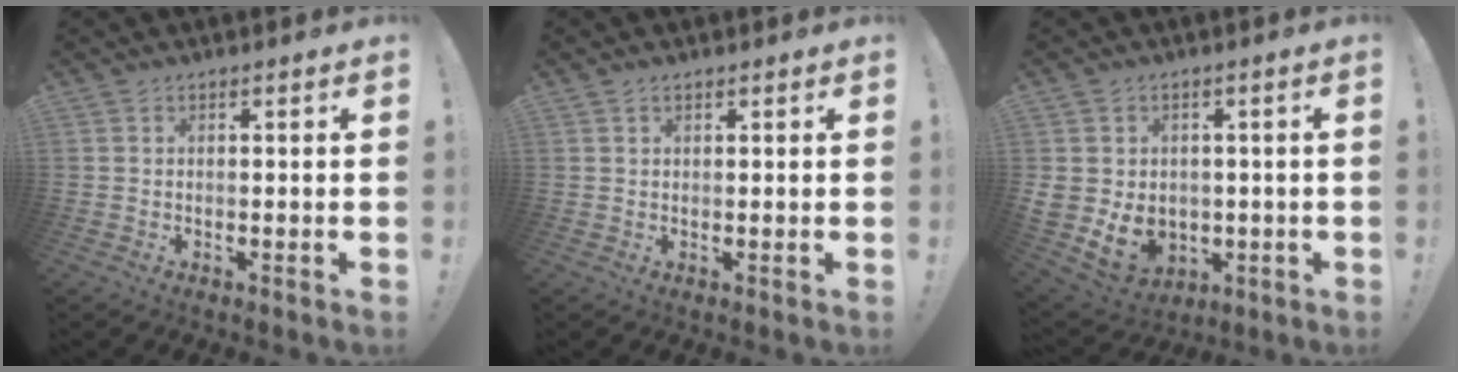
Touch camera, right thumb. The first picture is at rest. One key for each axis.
{"total": 1.0, "fx": 0.7, "fy": 0.6, "fz": 0.2, "tx": 0.004, "ty": -0.002, "tz": 0.013}
{"total": 10.3, "fx": -0.4, "fy": 8.9, "fz": 5.2, "tx": -0.115, "ty": -0.011, "tz": -0.002}